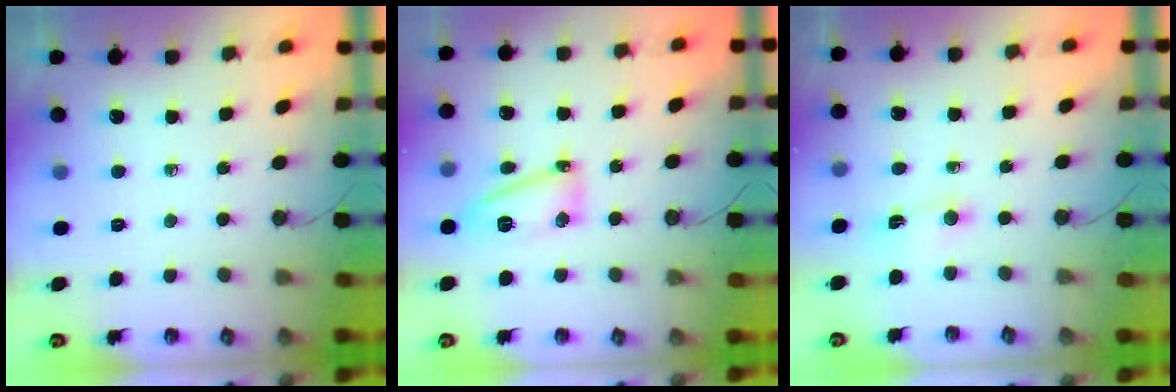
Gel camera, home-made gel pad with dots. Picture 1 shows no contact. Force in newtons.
{"total": 9.7, "press": 9.6, "slide": 0.7}
{"total": 2.7, "press": 2.7, "slide": 0.3}